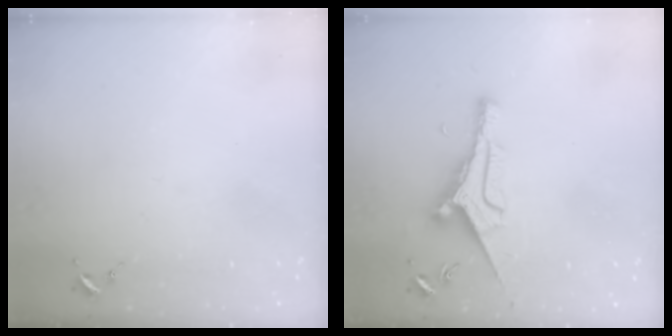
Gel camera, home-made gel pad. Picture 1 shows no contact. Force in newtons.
{"total": 9.4, "press": 9.4, "slide": 0.9}